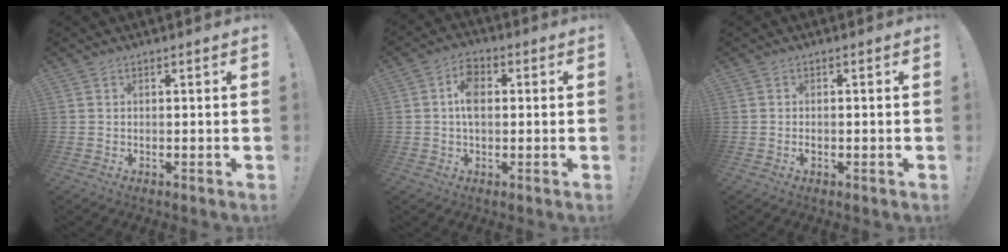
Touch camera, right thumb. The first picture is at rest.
{"total": 7.2, "force": [0.8, 4.5, 5.5], "torque": [-0.081, 0.008, 0.014]}
{"total": 0.9, "force": [-0.7, 0.2, 0.6], "torque": [-0.008, -0.001, -0.014]}